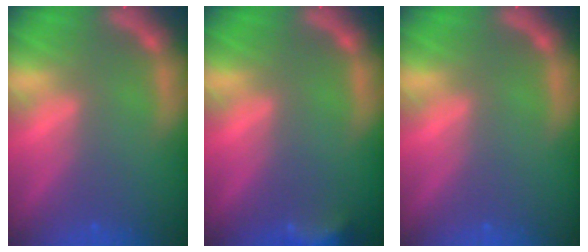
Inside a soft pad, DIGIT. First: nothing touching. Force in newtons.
{"total": 3.9}
{"total": 0.0}